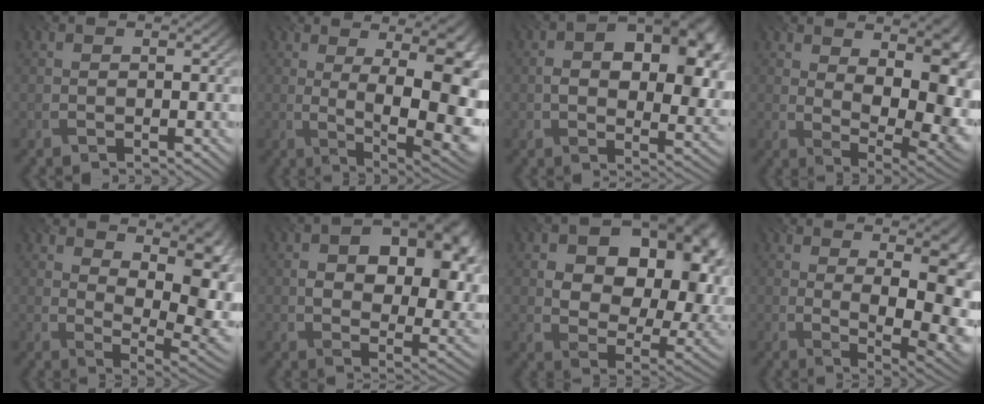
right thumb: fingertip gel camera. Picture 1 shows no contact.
{"total": 13.1, "force": [0.4, 4.0, 12.5], "torque": [-0.160, 0.014, 0.009]}
{"total": 11.9, "force": [1.9, 7.1, 9.3], "torque": [-0.130, -0.005, 0.034]}
{"total": 11.7, "force": [2.4, 5.9, 9.9], "torque": [-0.122, 0.001, 0.044]}
{"total": 10.2, "force": [3.8, 4.4, 8.3], "torque": [-0.114, 0.001, 0.057]}
{"total": 12.9, "force": [2.7, 8.2, 9.5], "torque": [-0.128, -0.014, 0.057]}
{"total": 16.0, "force": [4.2, 10.5, 11.3], "torque": [-0.143, 0.002, 0.077]}
{"total": 10.7, "force": [1.1, 4.0, 9.9], "torque": [-0.107, 0.006, 0.024]}